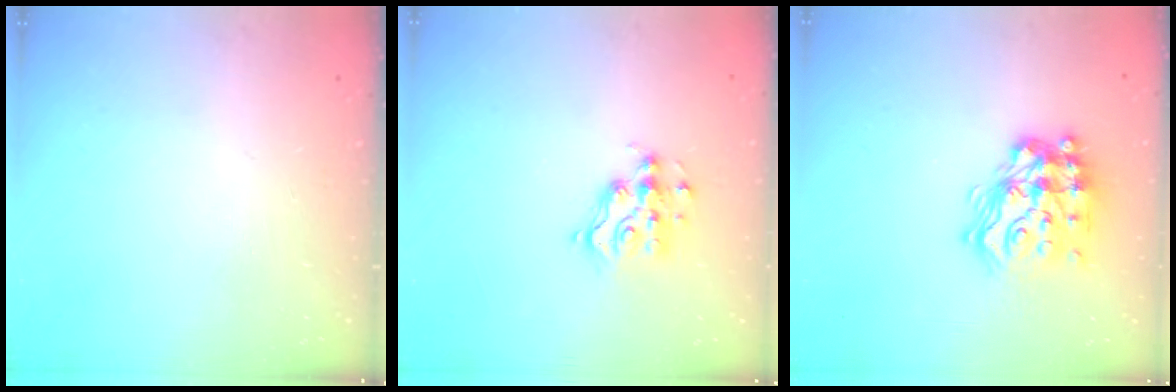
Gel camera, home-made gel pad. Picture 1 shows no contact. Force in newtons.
{"total": 8.8, "press": 8.8, "slide": 0.7}
{"total": 17.8, "press": 17.8, "slide": 1.4}